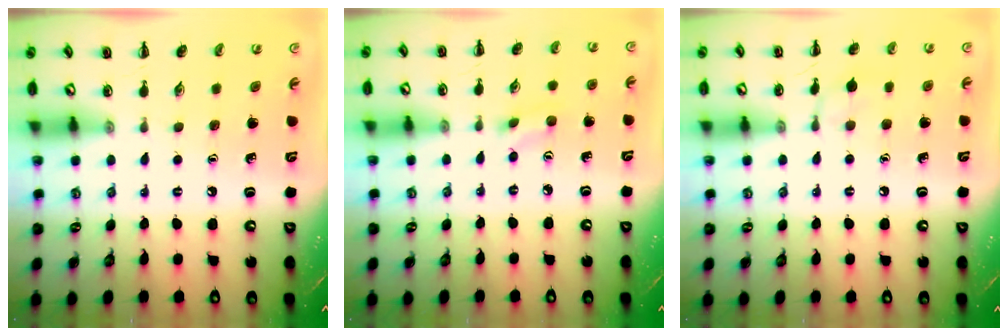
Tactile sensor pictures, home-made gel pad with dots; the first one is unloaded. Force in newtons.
{"total": 2.5, "press": 2.4, "slide": 0.9}
{"total": 5.4, "press": 5.1, "slide": 1.9}